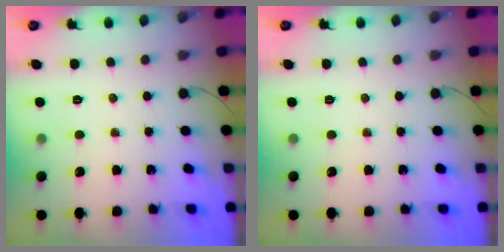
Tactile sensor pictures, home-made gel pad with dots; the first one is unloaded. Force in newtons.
{"total": 0.0}